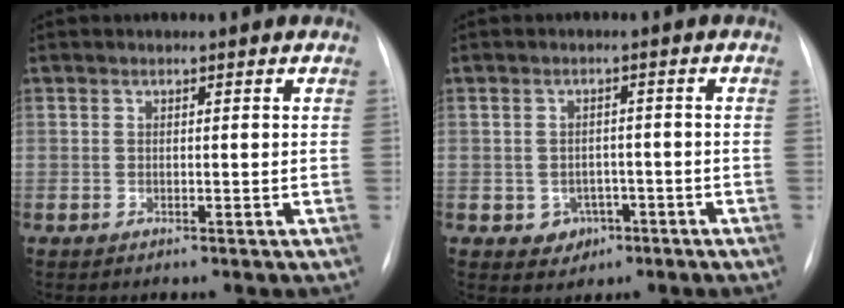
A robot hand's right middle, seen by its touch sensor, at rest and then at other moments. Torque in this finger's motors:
{"motor_torque": [0.26, -0.25, 0.07, 0.00]}